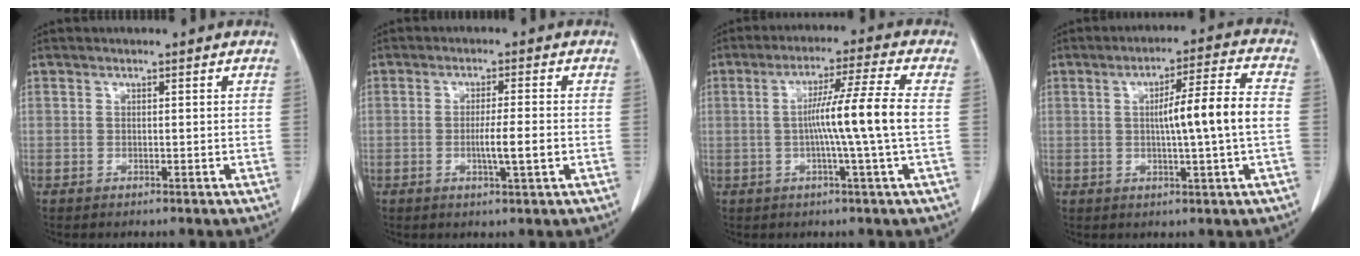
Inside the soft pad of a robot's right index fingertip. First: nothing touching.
{"total": 4.6, "force": [-1.0, 0.0, 4.5], "torque": [-0.077, -0.006, -0.016]}
{"total": 9.4, "force": [-0.5, -2.0, 9.2], "torque": [-0.161, 0.006, -0.006]}
{"total": 9.5, "force": [-0.2, -0.5, 9.5], "torque": [-0.151, 0.009, -0.005]}